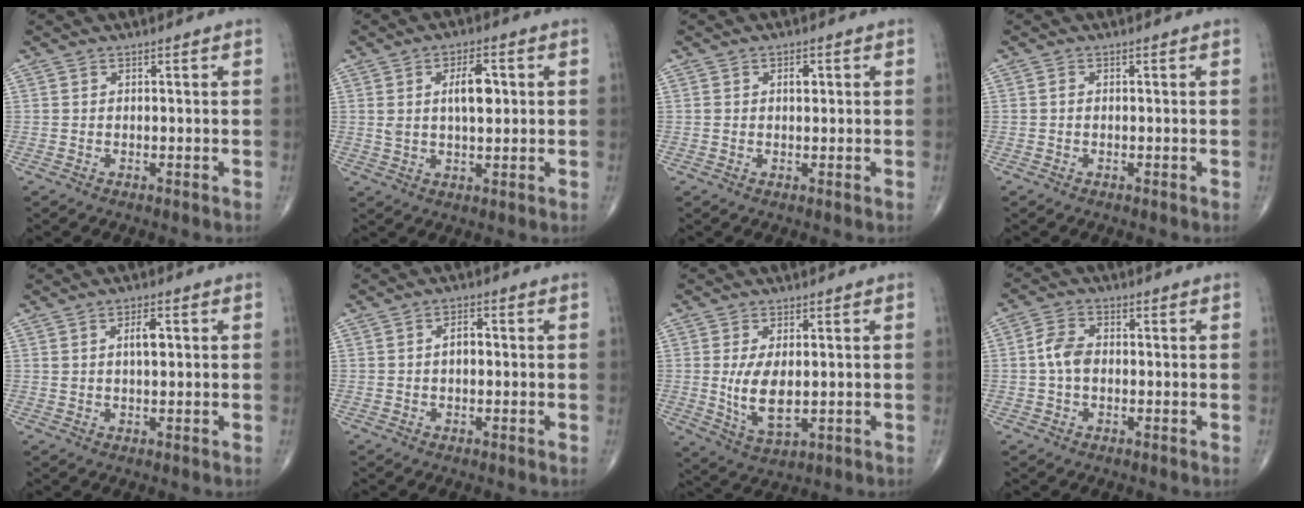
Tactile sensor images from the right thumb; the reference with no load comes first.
{"total": 7.0, "force": [1.5, 3.2, 6.1], "torque": [-0.095, -0.002, 0.025]}
{"total": 2.0, "force": [0.5, 1.2, 1.5], "torque": [-0.019, 0.001, 0.007]}
{"total": 0.5, "force": [-0.1, 0.4, 0.3], "torque": [-0.003, 0.002, -0.006]}
{"total": 3.7, "force": [0.9, 1.6, 3.2], "torque": [-0.050, 0.000, 0.015]}
{"total": 2.7, "force": [0.0, 1.6, 2.2], "torque": [-0.032, 0.009, -0.003]}
{"total": 8.3, "force": [-0.1, 4.2, 7.1], "torque": [-0.133, -0.016, 0.008]}
{"total": 4.9, "force": [-0.3, 3.3, 3.7], "torque": [-0.075, 0.014, -0.012]}